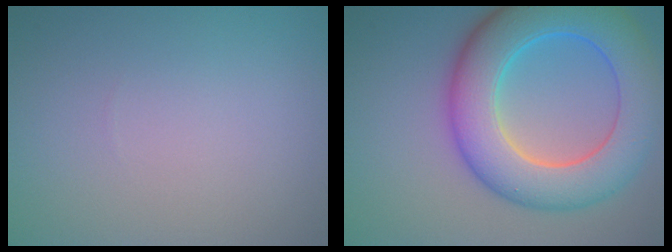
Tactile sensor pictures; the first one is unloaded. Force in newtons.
{"total": 10.1, "press": 10.1, "slide": 0.2}